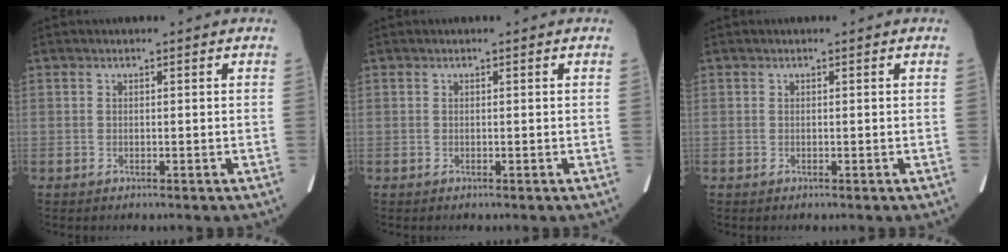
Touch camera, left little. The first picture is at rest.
{"total": 0.0}
{"total": 0.0}